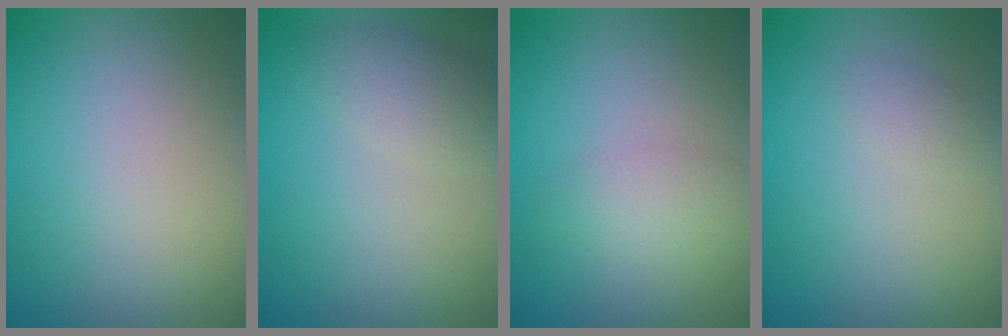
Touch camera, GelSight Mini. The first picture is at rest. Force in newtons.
{"total": 2.5, "press": 2.5, "slide": 0.1}
{"total": 2.3, "press": 2.3, "slide": 0.0}
{"total": 1.1, "press": 1.1, "slide": 0.0}